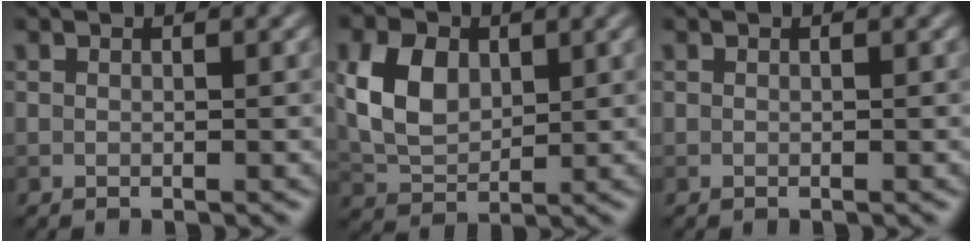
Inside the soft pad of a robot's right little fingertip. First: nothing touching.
{"total": 5.6, "force": [1.4, 3.8, 3.9], "torque": [-0.085, 0.005, 0.025]}
{"total": 0.0}